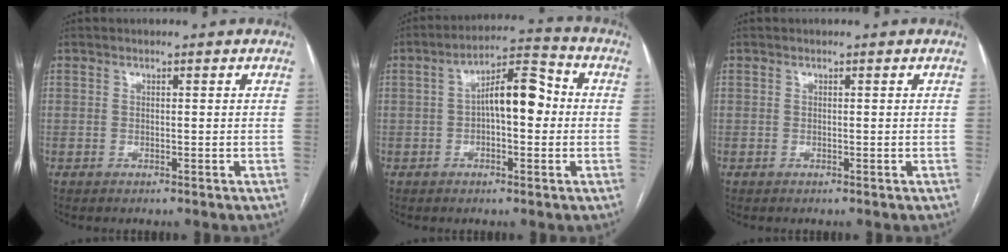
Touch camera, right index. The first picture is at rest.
{"total": 9.0, "force": [0.2, 3.1, 8.5], "torque": [-0.140, 0.034, 0.000]}
{"total": 0.0}